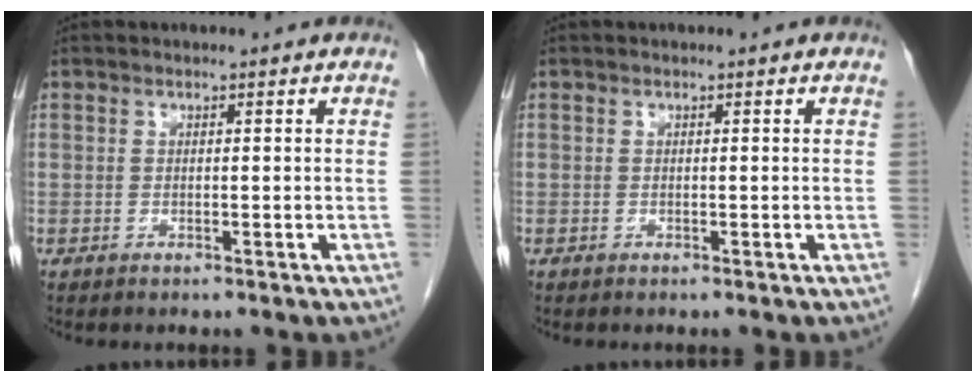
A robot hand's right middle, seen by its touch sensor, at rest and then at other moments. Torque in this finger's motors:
{"motor_torque": [-0.22, -0.26, -0.09, 0.00]}